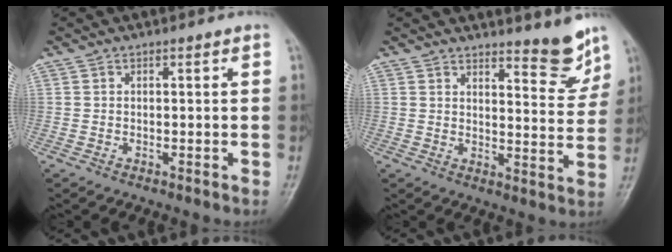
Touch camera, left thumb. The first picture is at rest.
{"total": 7.5, "force": [6.4, 1.6, 3.5], "torque": [-0.026, -0.061, 0.087]}